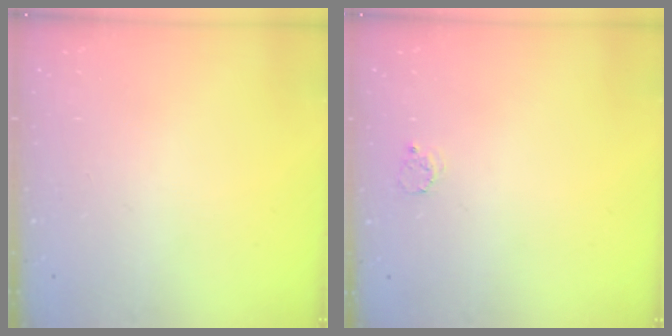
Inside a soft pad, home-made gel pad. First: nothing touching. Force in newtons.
{"total": 2.3, "press": 2.3, "slide": 0.2}